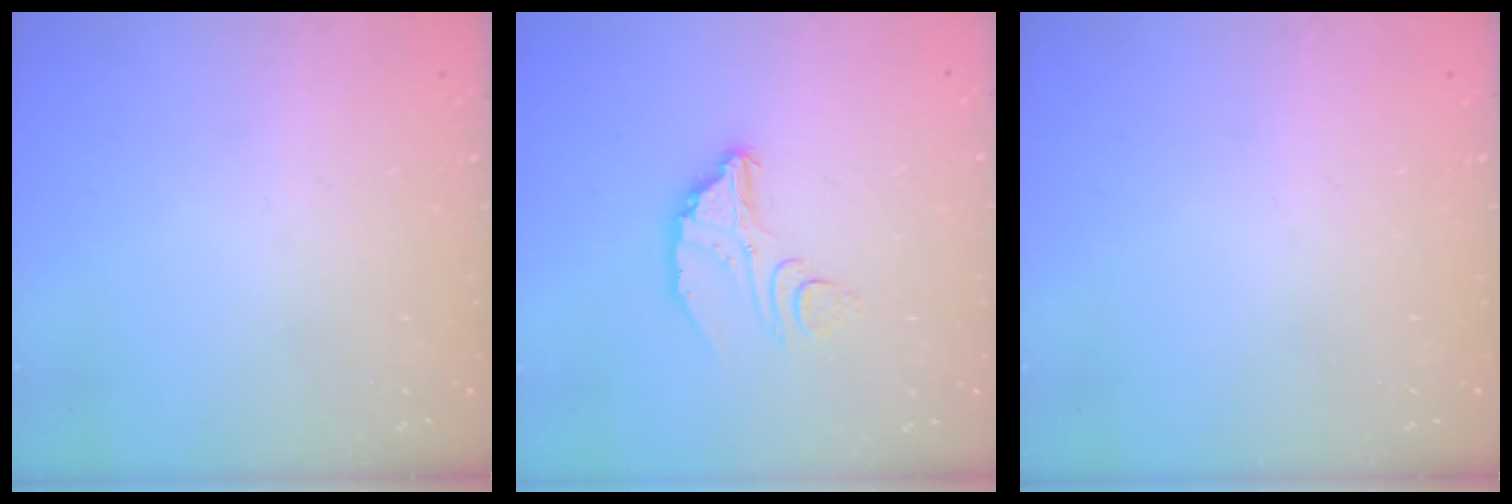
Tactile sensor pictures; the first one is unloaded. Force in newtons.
{"total": 6.5, "press": 6.5, "slide": 0.4}
{"total": 0.0}